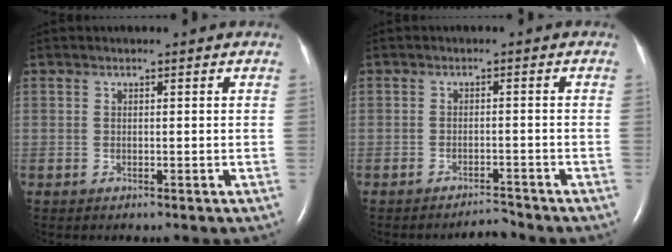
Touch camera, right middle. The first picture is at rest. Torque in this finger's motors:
{"motor_torque": [-0.22, -0.12, 0.00, 0.00]}